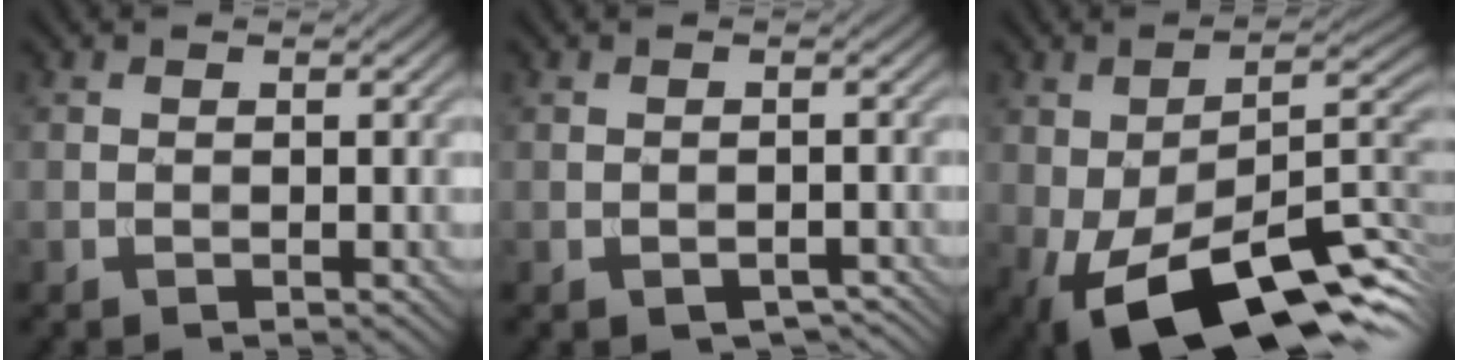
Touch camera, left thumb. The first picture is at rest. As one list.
[{"total": 2.2, "force": [-1.4, 1.1, 1.2], "torque": [-0.020, -0.005, -0.013]}, {"total": 18.1, "force": [-7.5, 8.4, 14.2], "torque": [-0.233, -0.032, -0.116]}]